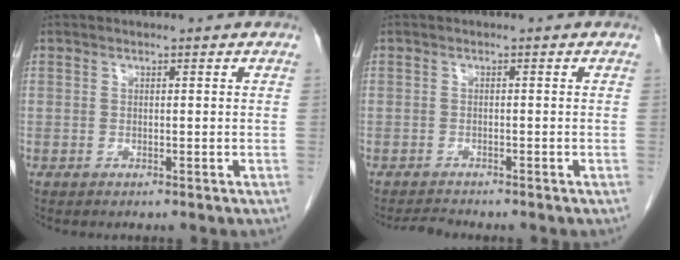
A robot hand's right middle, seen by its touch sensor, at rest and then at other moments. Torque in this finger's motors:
{"motor_torque": [0.02, 0.00, -0.02, 0.00]}